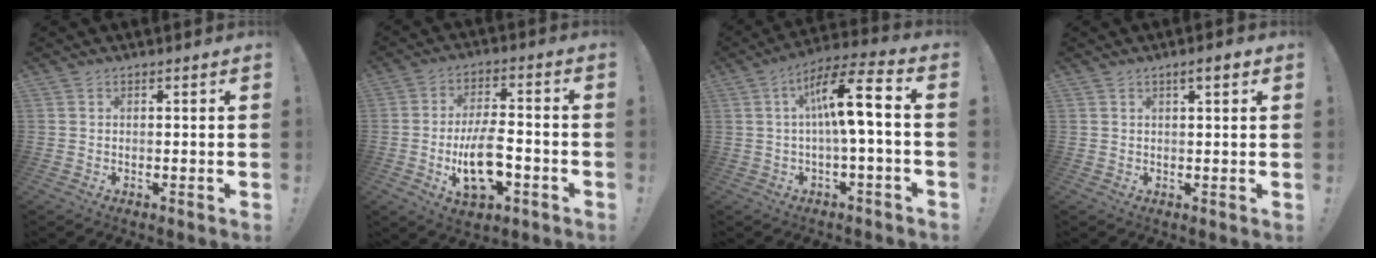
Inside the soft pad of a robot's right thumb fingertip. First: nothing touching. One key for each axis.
{"total": 13.7, "fx": -3.8, "fy": 6.6, "fz": 11.4, "tx": -0.197, "ty": 0.011, "tz": -0.064}
{"total": 14.1, "fx": 0.8, "fy": 2.8, "fz": 13.8, "tx": -0.224, "ty": 0.009, "tz": 0.004}
{"total": 3.4, "fx": 1.6, "fy": 0.8, "fz": 2.8, "tx": -0.035, "ty": -0.005, "tz": 0.022}